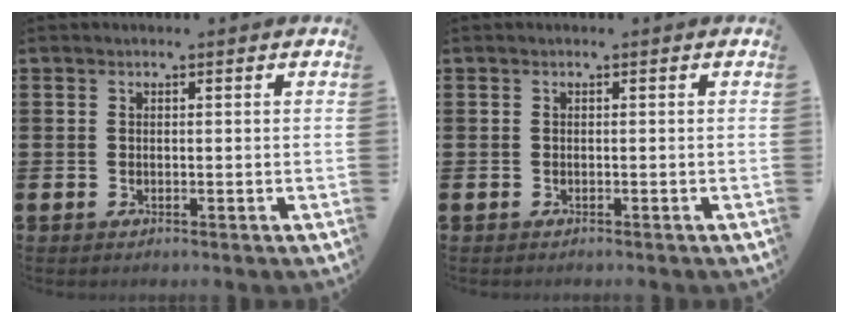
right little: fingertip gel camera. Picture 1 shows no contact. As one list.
[{"total": 0.0}]